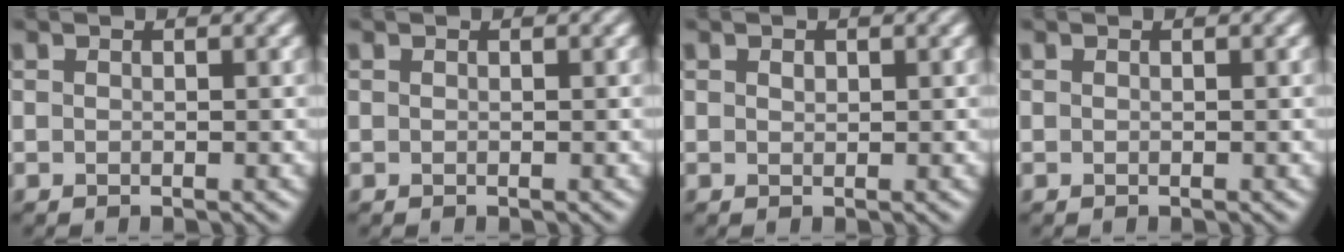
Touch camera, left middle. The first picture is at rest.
{"total": 0.0}
{"total": 0.6, "force": [0.3, 0.4, 0.3], "torque": [-0.006, 0.000, 0.006]}
{"total": 0.0}